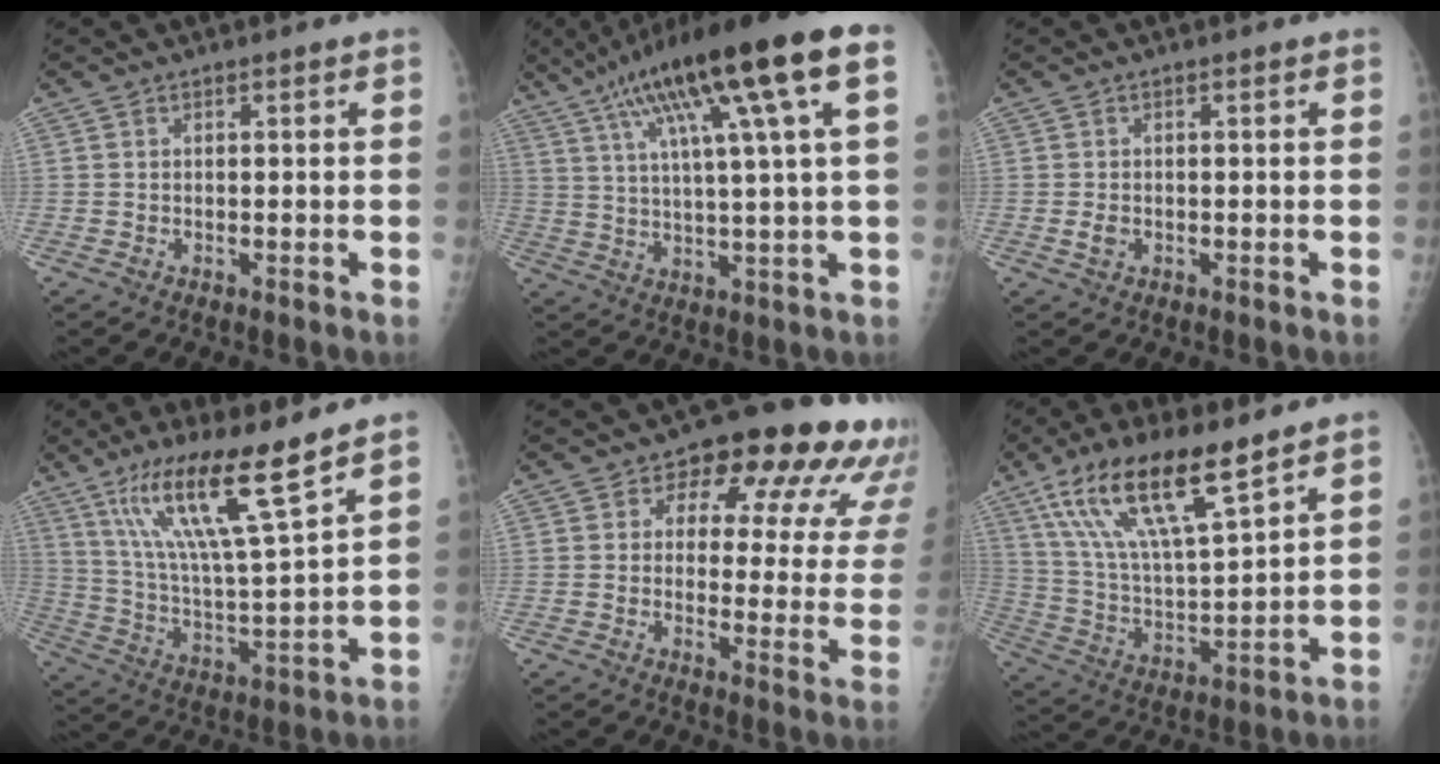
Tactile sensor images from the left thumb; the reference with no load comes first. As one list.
[{"total": 20.0, "force": [8.8, 2.1, 17.9], "torque": [-0.298, 0.011, 0.140]}, {"total": 1.6, "force": [-0.4, 1.1, 1.0], "torque": [-0.019, 0.000, -0.006]}, {"total": 17.1, "force": [11.0, 1.7, 13.0], "torque": [-0.230, -0.059, 0.208]}, {"total": 17.8, "force": [10.9, 8.6, 11.1], "torque": [-0.084, -0.040, 0.114]}, {"total": 18.3, "force": [11.3, 4.7, 13.6], "torque": [-0.244, -0.041, 0.219]}]